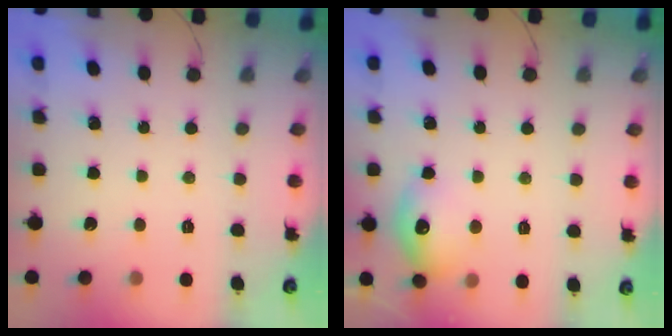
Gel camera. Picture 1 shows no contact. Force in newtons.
{"total": 11.8, "press": 11.8, "slide": 0.6}